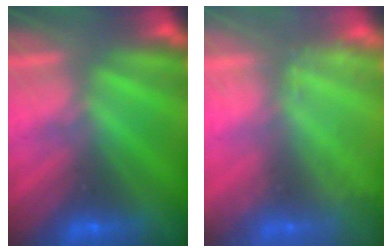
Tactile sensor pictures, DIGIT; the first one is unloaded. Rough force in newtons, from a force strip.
{"total": 2.2}